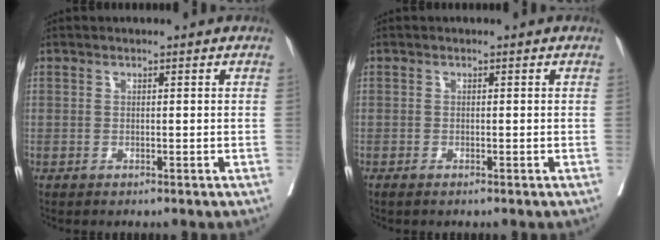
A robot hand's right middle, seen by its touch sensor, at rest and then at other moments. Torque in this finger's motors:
{"motor_torque": [-0.15, 0.06, 0.09, 0.00]}